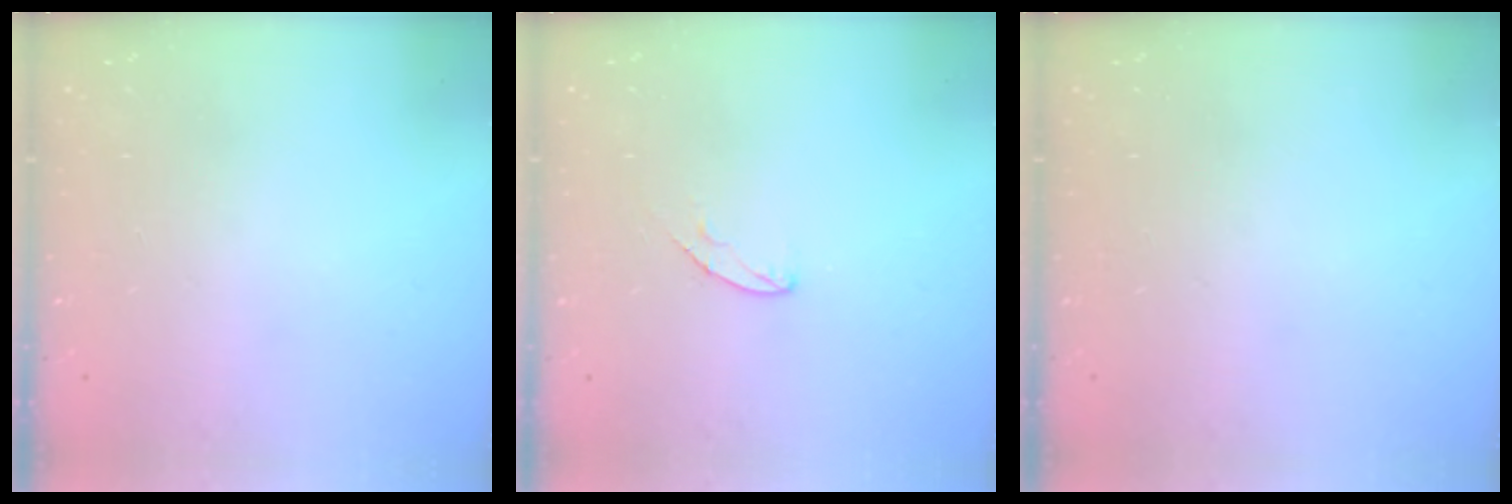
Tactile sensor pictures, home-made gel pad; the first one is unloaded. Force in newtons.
{"total": 5.2, "press": 5.1, "slide": 0.4}
{"total": 0.0}